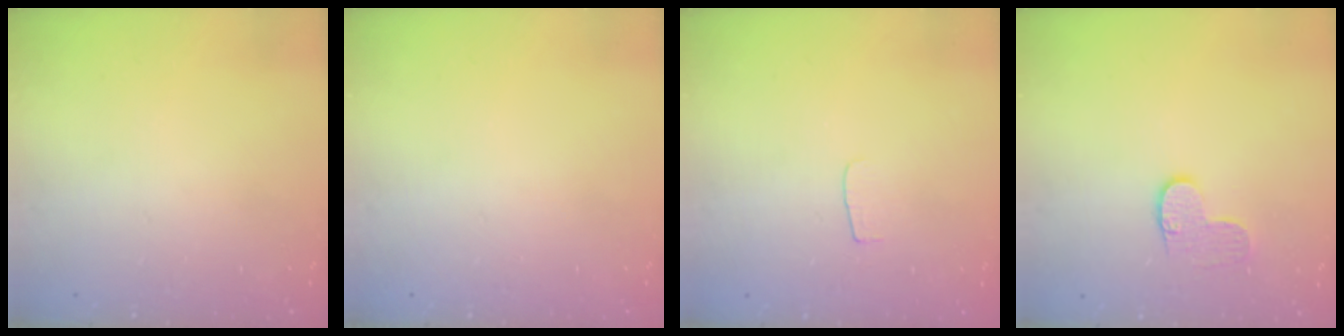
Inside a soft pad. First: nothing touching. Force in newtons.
{"total": 0.0}
{"total": 3.1, "press": 3.1, "slide": 0.3}
{"total": 6.7, "press": 6.7, "slide": 0.1}